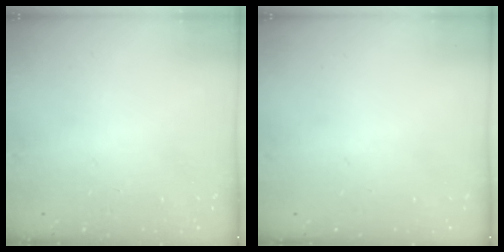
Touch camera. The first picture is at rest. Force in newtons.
{"total": 0.0}